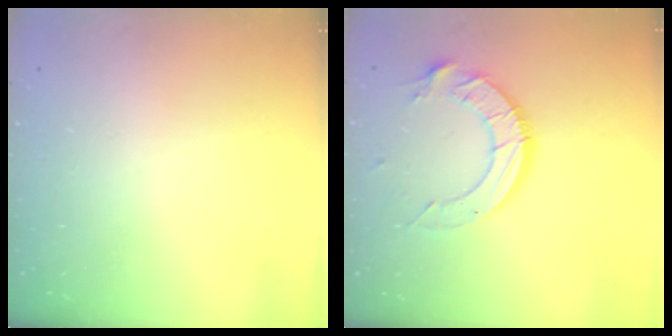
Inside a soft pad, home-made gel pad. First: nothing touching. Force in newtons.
{"total": 12.9, "press": 12.8, "slide": 1.4}